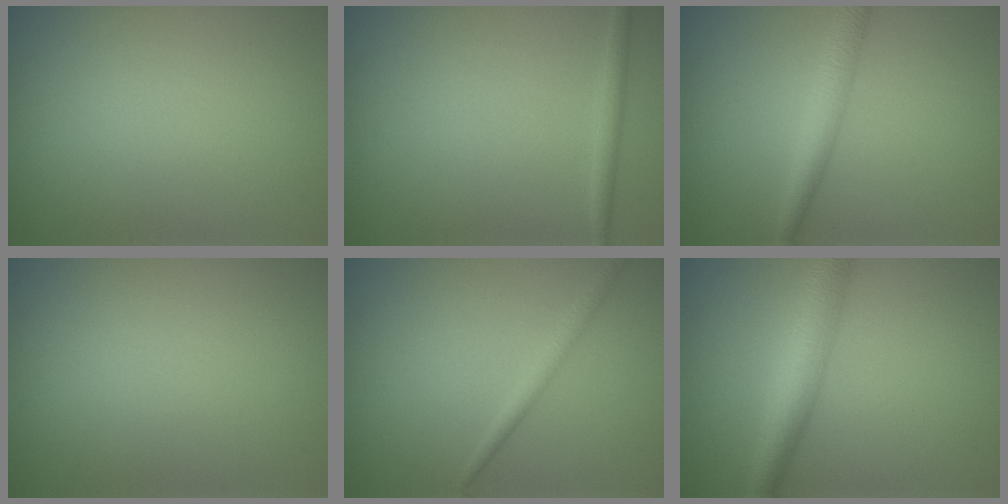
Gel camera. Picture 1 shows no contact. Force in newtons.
{"total": 1.3, "press": 1.3, "slide": 0.1}
{"total": 2.6, "press": 2.6, "slide": 0.0}
{"total": 0.0}
{"total": 1.5, "press": 1.5, "slide": 0.0}
{"total": 4.7, "press": 4.7, "slide": 0.1}